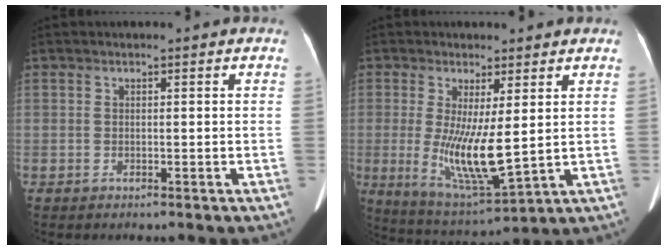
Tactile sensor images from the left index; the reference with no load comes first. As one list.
[{"total": 9.8, "force": [0.1, 1.7, 9.7], "torque": [-0.188, -0.036, 0.015]}]